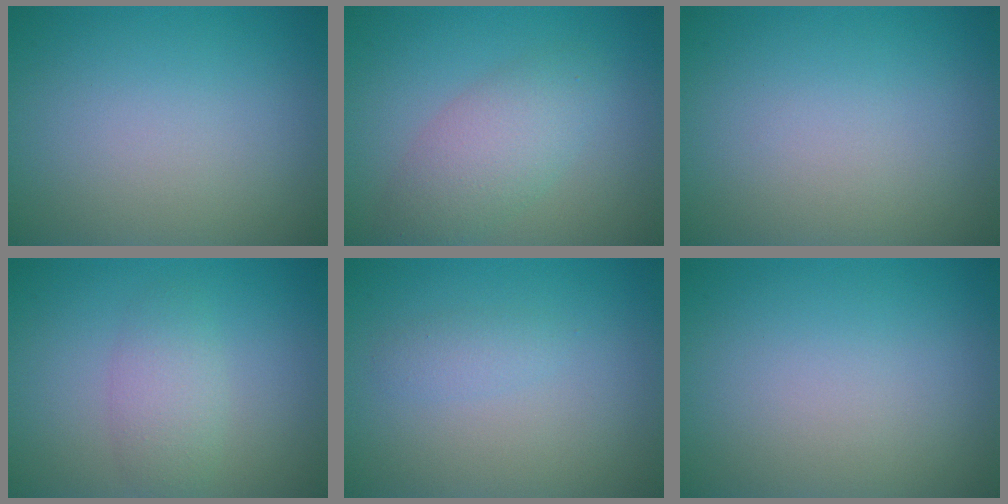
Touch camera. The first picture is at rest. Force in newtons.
{"total": 3.9, "press": 3.9, "slide": 0.3}
{"total": 0.0}
{"total": 2.5, "press": 2.5, "slide": 0.2}
{"total": 1.1, "press": 1.0, "slide": 0.1}
{"total": 0.0}